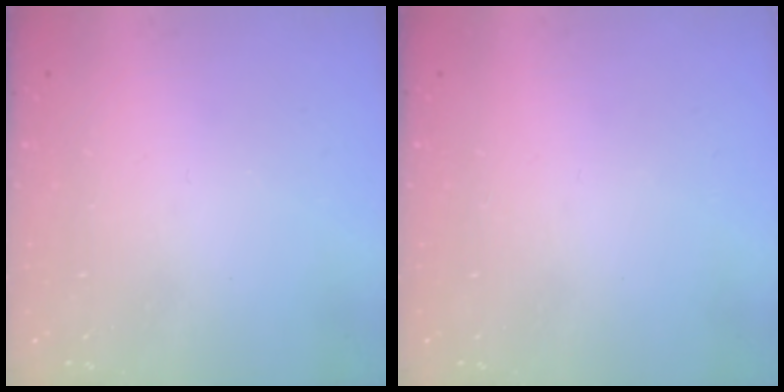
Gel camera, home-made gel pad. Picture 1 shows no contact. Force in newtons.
{"total": 0.0}